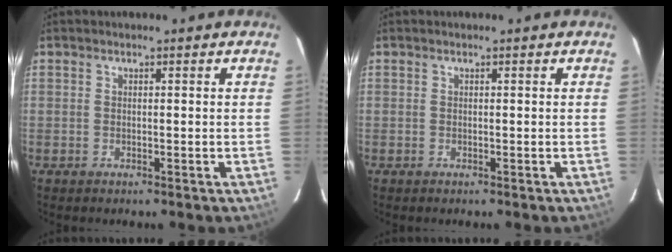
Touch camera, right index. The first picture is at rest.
{"total": 0.0}